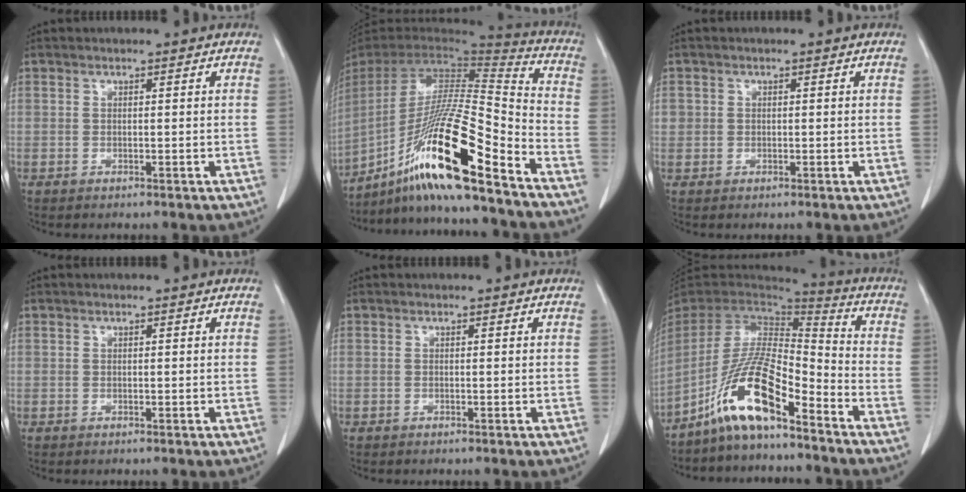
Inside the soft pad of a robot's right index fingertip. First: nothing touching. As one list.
[{"total": 23.0, "force": [-14.7, 0.7, 17.7], "torque": [-0.350, -0.019, -0.269]}, {"total": 1.3, "force": [0.2, 1.2, 0.2], "torque": [0.008, 0.003, -0.001]}, {"total": 0.0}, {"total": 0.0}, {"total": 13.2, "force": [-8.5, 2.1, 9.9], "torque": [-0.201, 0.003, -0.158]}]